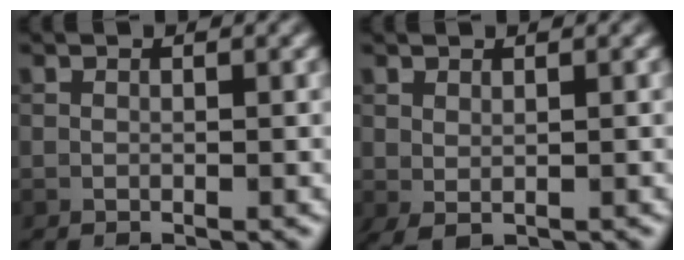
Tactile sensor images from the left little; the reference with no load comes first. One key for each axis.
{"total": 1.1, "fx": 0.4, "fy": 0.4, "fz": 0.9, "tx": -0.020, "ty": -0.001, "tz": 0.012}